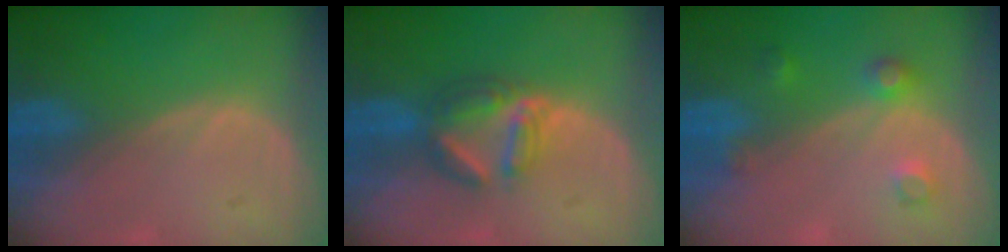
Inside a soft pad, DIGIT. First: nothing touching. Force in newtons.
{"total": 5.9, "press": 5.4, "slide": 2.3}
{"total": 3.5, "press": 3.2, "slide": 1.4}